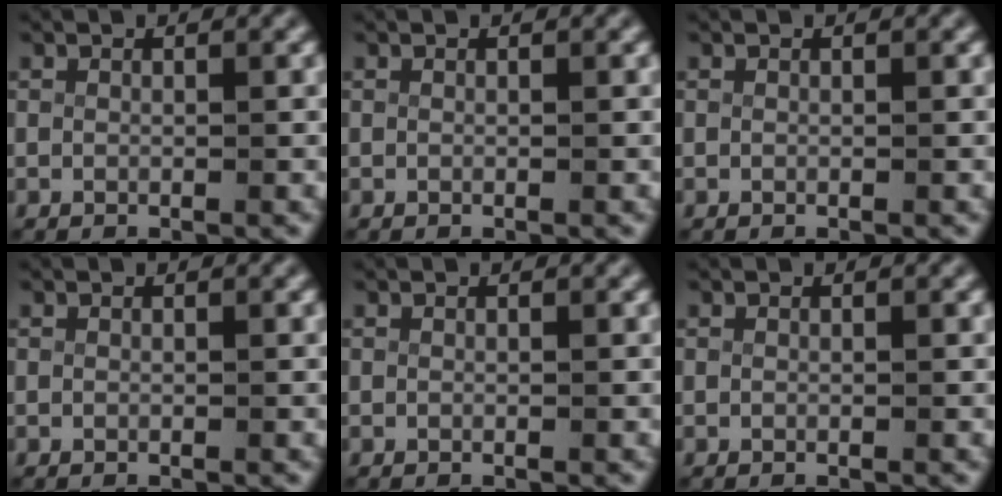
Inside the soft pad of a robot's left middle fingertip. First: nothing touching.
{"total": 0.0}
{"total": 0.0}
{"total": 0.0}
{"total": 0.0}
{"total": 0.0}